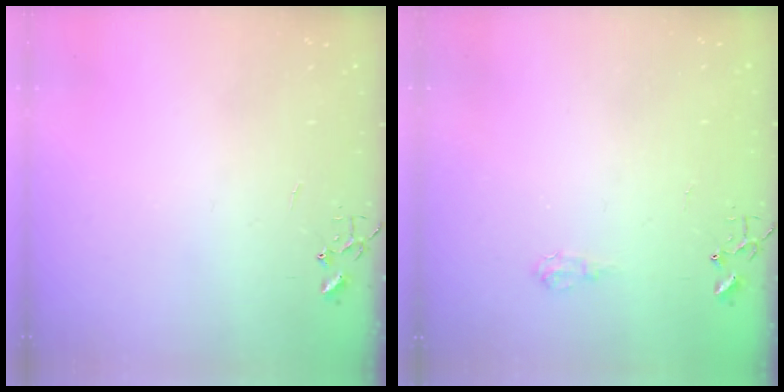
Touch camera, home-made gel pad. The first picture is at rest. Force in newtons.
{"total": 4.7, "press": 4.7, "slide": 0.7}